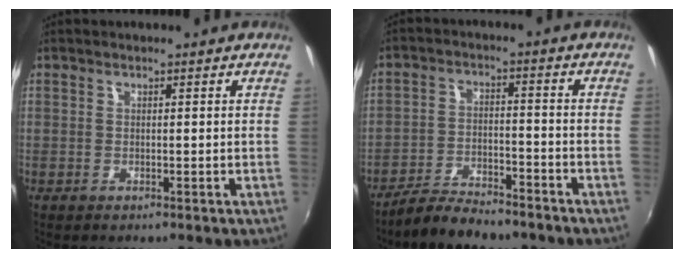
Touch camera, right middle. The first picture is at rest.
{"total": 9.7, "force": [-8.4, 2.8, 4.0], "torque": [-0.099, -0.009, -0.135]}